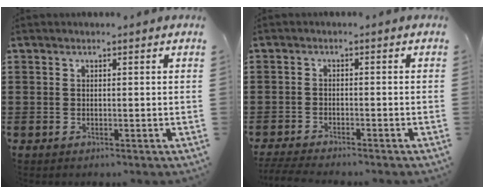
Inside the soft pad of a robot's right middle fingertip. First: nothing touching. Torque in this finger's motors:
{"motor_torque": [0.23, 0.14, 0.04, 0.03]}